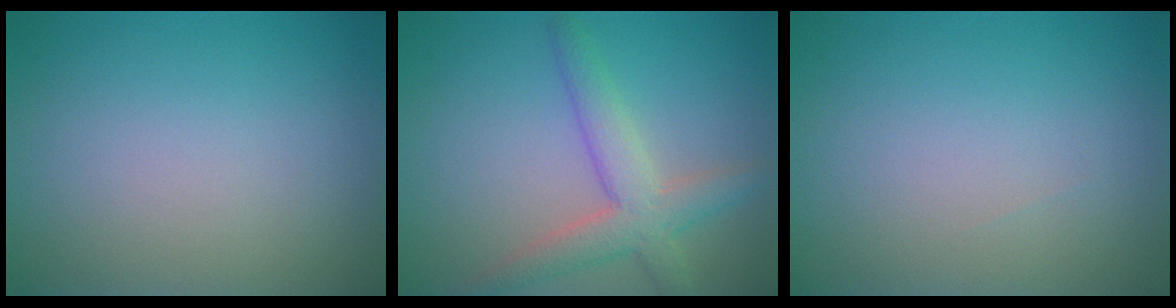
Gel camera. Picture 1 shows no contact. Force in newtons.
{"total": 4.3, "press": 4.3, "slide": 0.3}
{"total": 0.0}